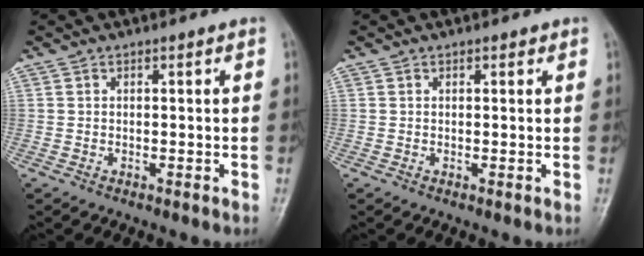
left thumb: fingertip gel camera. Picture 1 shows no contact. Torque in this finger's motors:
{"motor_torque": [-0.57, -0.30, -0.34, -0.06, -0.01]}